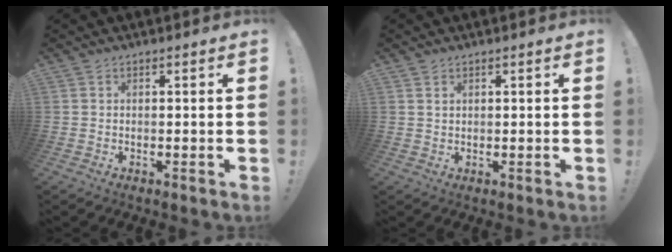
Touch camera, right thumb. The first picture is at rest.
{"total": 1.4, "force": [0.9, 0.8, 0.7], "torque": [-0.012, 0.000, 0.018]}